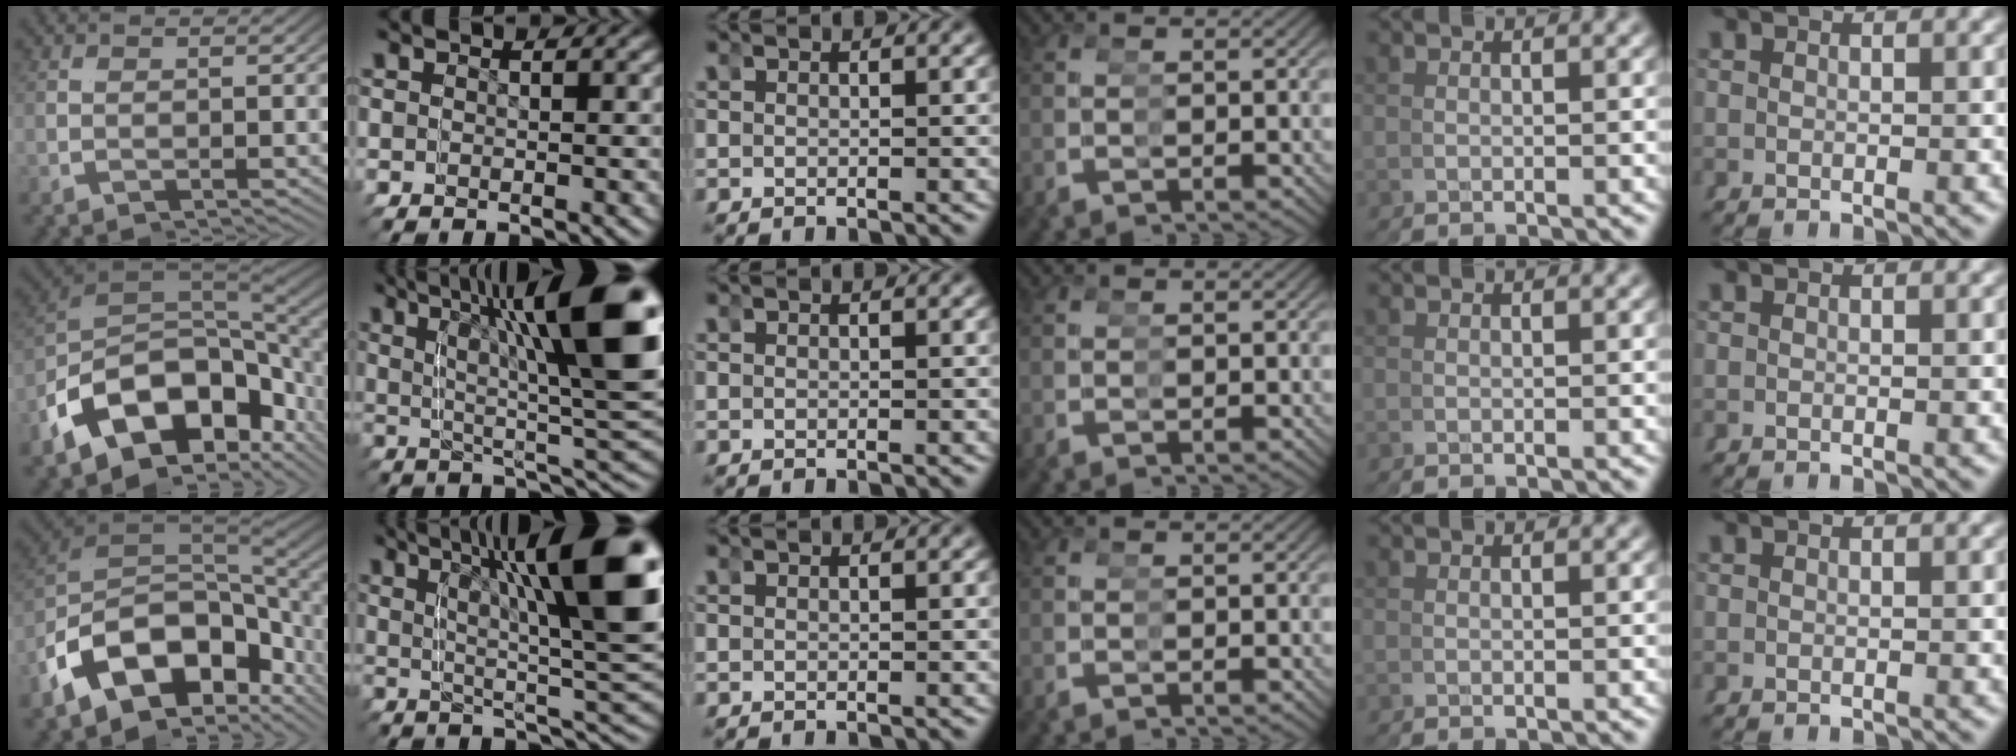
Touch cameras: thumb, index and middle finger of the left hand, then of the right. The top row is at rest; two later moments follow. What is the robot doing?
{"motion": "grasp_and_lifting", "object": "toy banana"}